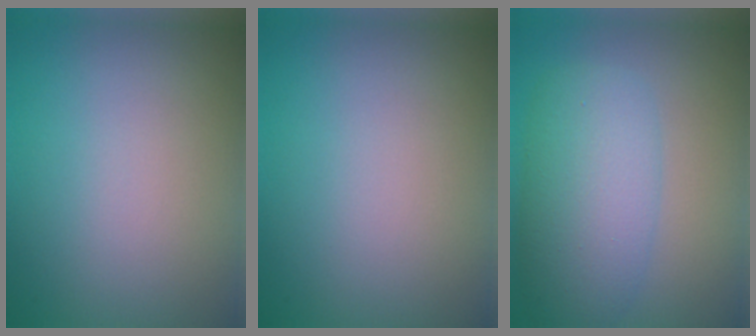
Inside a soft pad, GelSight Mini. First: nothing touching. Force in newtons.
{"total": 0.0}
{"total": 6.5, "press": 6.5, "slide": 0.1}